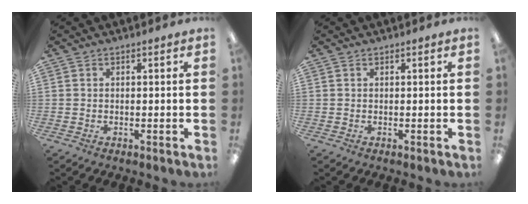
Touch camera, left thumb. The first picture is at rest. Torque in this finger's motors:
{"motor_torque": [0.00, 0.00, -0.03, 0.03, 0.00]}